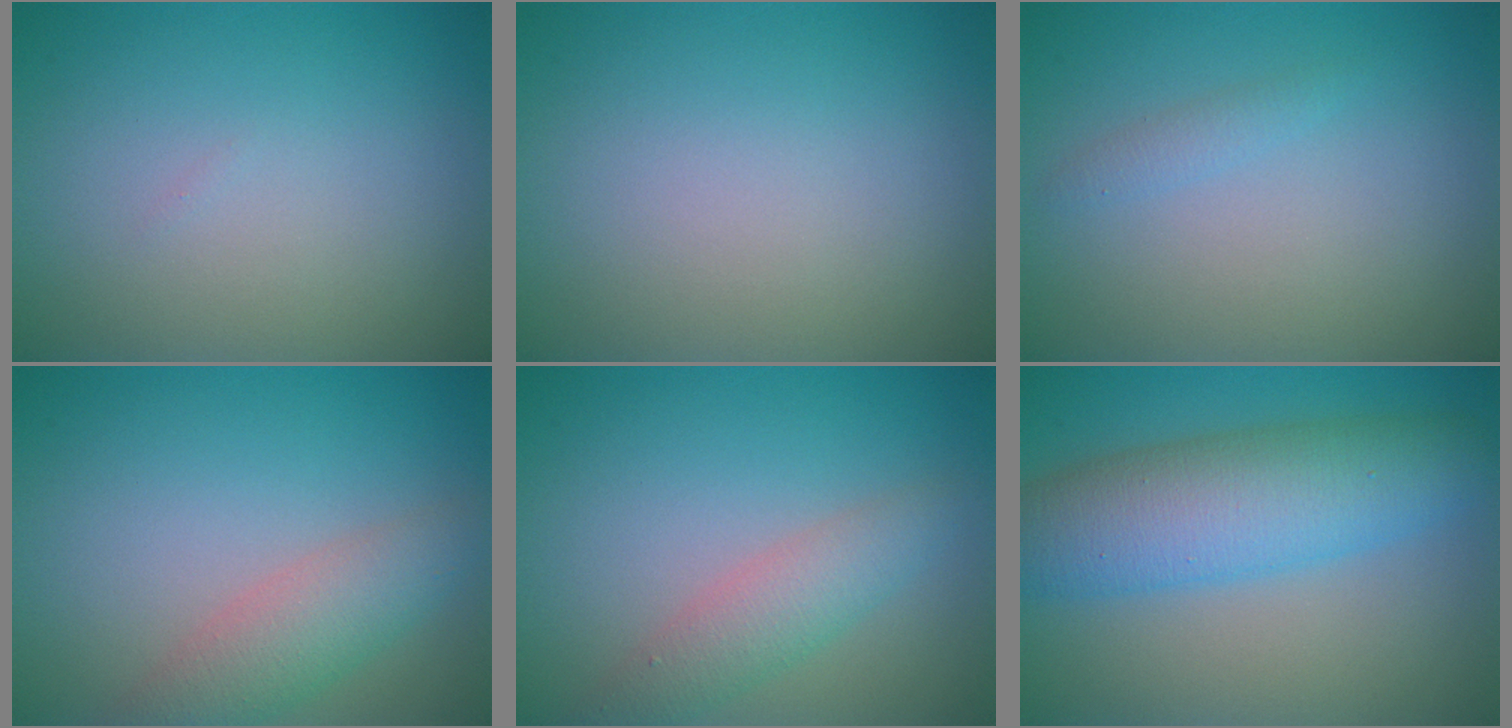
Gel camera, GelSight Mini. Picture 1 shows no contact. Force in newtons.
{"total": 0.0}
{"total": 1.0, "press": 1.0, "slide": 0.0}
{"total": 3.8, "press": 3.8, "slide": 0.1}
{"total": 3.0, "press": 3.0, "slide": 0.1}
{"total": 7.8, "press": 7.8, "slide": 0.1}